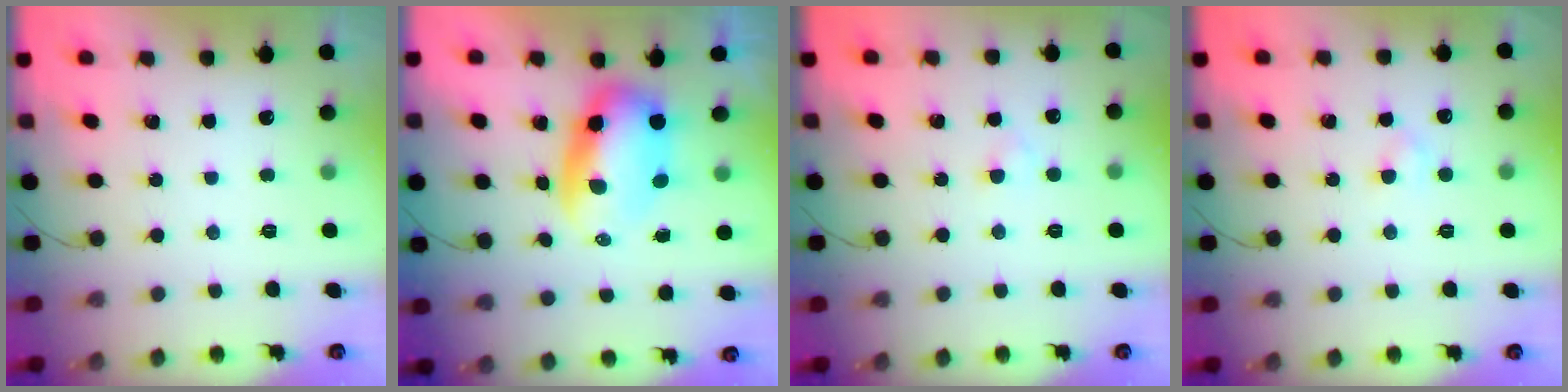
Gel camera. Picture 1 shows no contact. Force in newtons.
{"total": 7.2, "press": 7.0, "slide": 1.9}
{"total": 1.7, "press": 1.4, "slide": 0.8}
{"total": 2.2, "press": 2.0, "slide": 0.8}